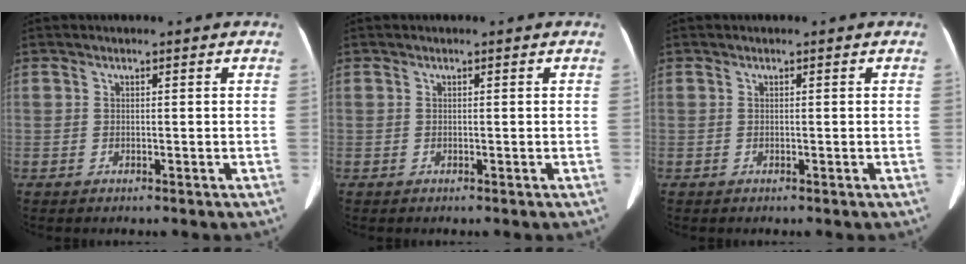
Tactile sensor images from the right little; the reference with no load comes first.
{"total": 0.0}
{"total": 0.0}